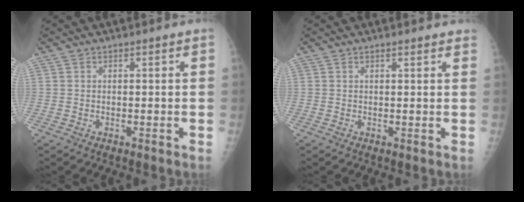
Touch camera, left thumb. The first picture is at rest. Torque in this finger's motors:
{"motor_torque": [-0.28, 0.05, -0.11, -0.15, 0.02]}